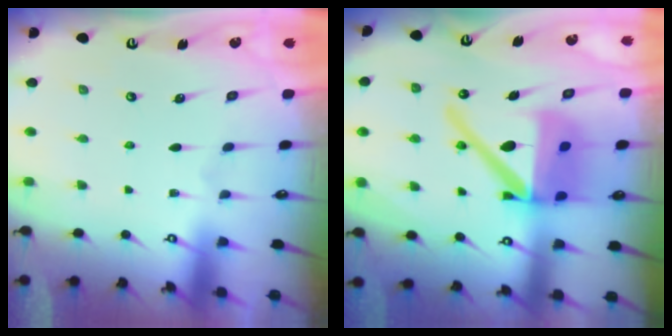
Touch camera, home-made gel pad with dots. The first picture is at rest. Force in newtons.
{"total": 19.5, "press": 19.3, "slide": 2.5}